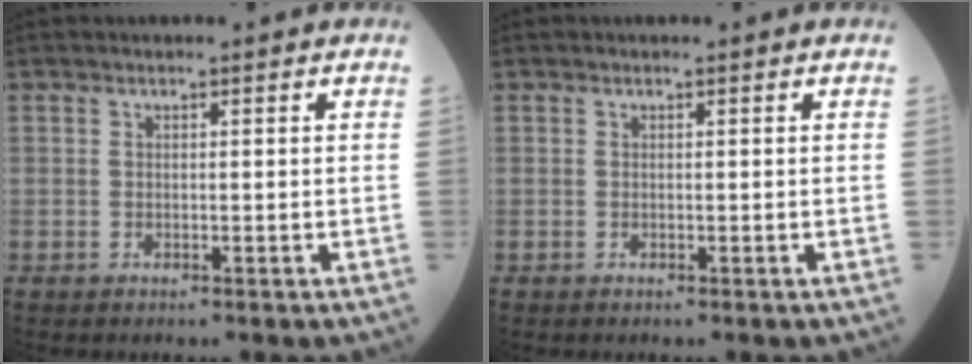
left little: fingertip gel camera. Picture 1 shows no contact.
{"total": 0.0}